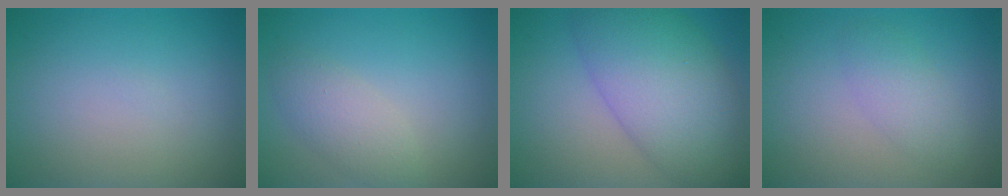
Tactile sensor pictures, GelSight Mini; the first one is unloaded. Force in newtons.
{"total": 2.7, "press": 2.7, "slide": 0.1}
{"total": 9.7, "press": 9.7, "slide": 0.3}
{"total": 2.3, "press": 2.3, "slide": 0.0}